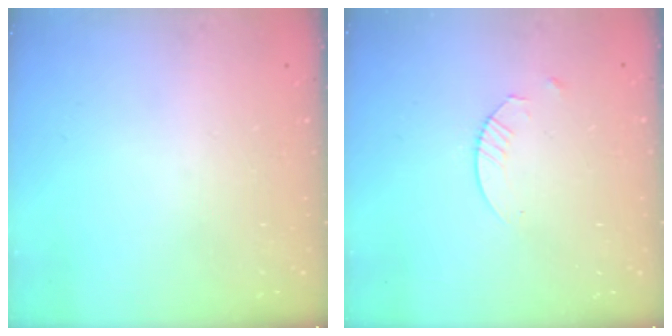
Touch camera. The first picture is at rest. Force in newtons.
{"total": 2.4, "press": 2.4, "slide": 0.3}